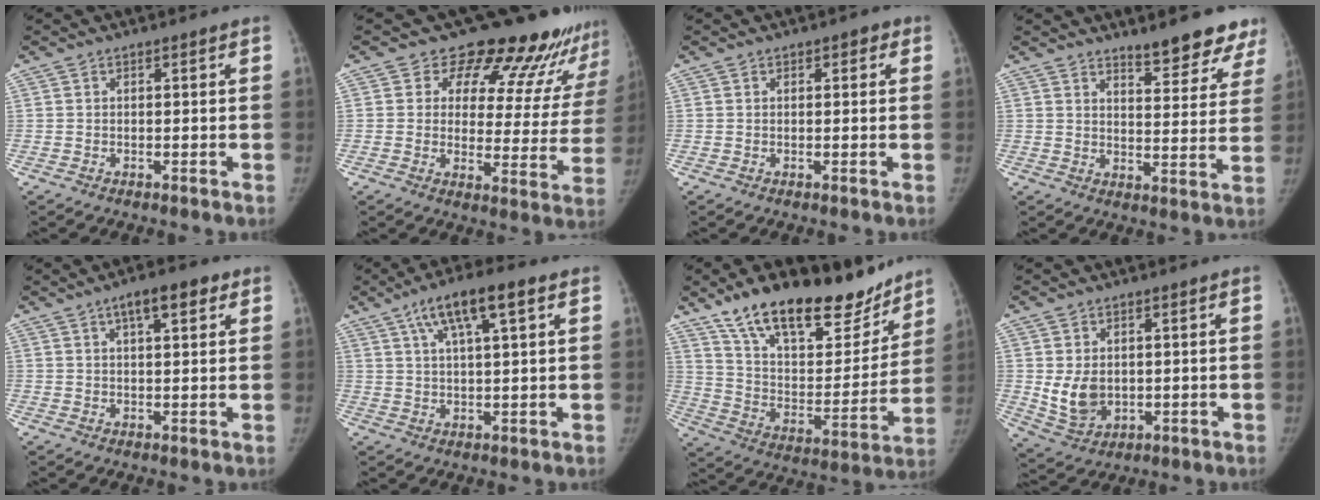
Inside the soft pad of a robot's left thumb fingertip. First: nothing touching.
{"total": 19.5, "force": [17.1, 7.6, 5.4], "torque": [-0.005, -0.121, 0.194]}
{"total": 1.6, "force": [0.7, 1.0, 0.9], "torque": [0.004, 0.001, 0.004]}
{"total": 11.4, "force": [9.4, 3.2, 5.6], "torque": [-0.026, -0.065, 0.117]}
{"total": 5.7, "force": [3.0, 2.3, 4.3], "torque": [-0.045, -0.004, 0.038]}
{"total": 10.5, "force": [5.1, 2.7, 8.8], "torque": [-0.148, 0.005, 0.085]}
{"total": 26.7, "force": [19.5, 11.3, 14.2], "torque": [-0.176, -0.075, 0.314]}
{"total": 7.3, "force": [0.3, 5.5, 4.7], "torque": [-0.067, -0.016, 0.025]}